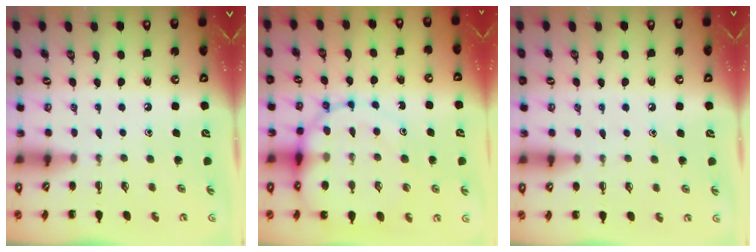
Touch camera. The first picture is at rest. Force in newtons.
{"total": 13.9, "press": 13.6, "slide": 2.8}
{"total": 5.7, "press": 5.4, "slide": 1.9}